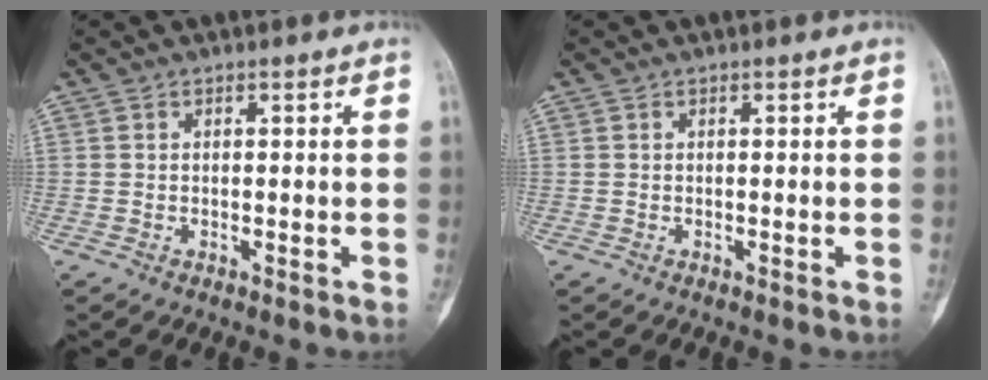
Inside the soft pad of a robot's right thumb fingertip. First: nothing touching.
{"total": 0.0}